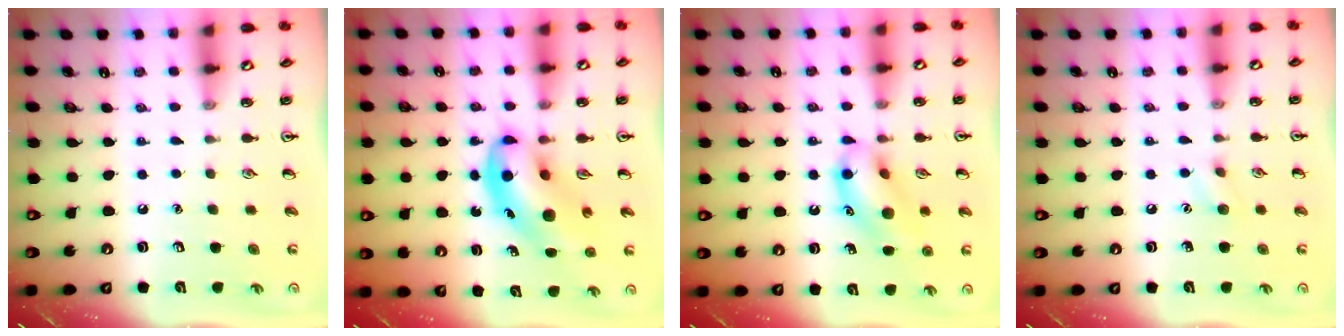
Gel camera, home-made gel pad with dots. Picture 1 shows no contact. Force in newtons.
{"total": 11.5, "press": 11.1, "slide": 3.0}
{"total": 13.4, "press": 13.1, "slide": 2.8}
{"total": 6.2, "press": 5.9, "slide": 1.9}